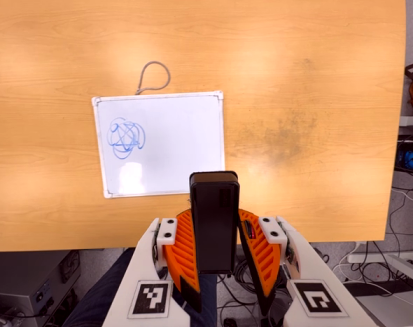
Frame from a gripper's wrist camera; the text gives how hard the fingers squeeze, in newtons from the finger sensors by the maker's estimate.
{"total": 5.5, "left": 5.1, "right": 5.8}